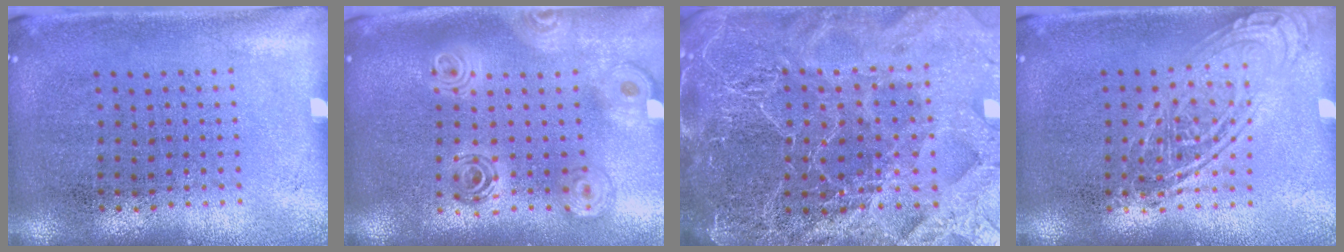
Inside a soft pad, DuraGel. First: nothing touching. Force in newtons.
{"total": 2.1, "press": 1.7, "slide": 1.2}
{"total": 6.3, "press": 5.4, "slide": 3.2}
{"total": 2.5, "press": 2.5, "slide": 0.3}